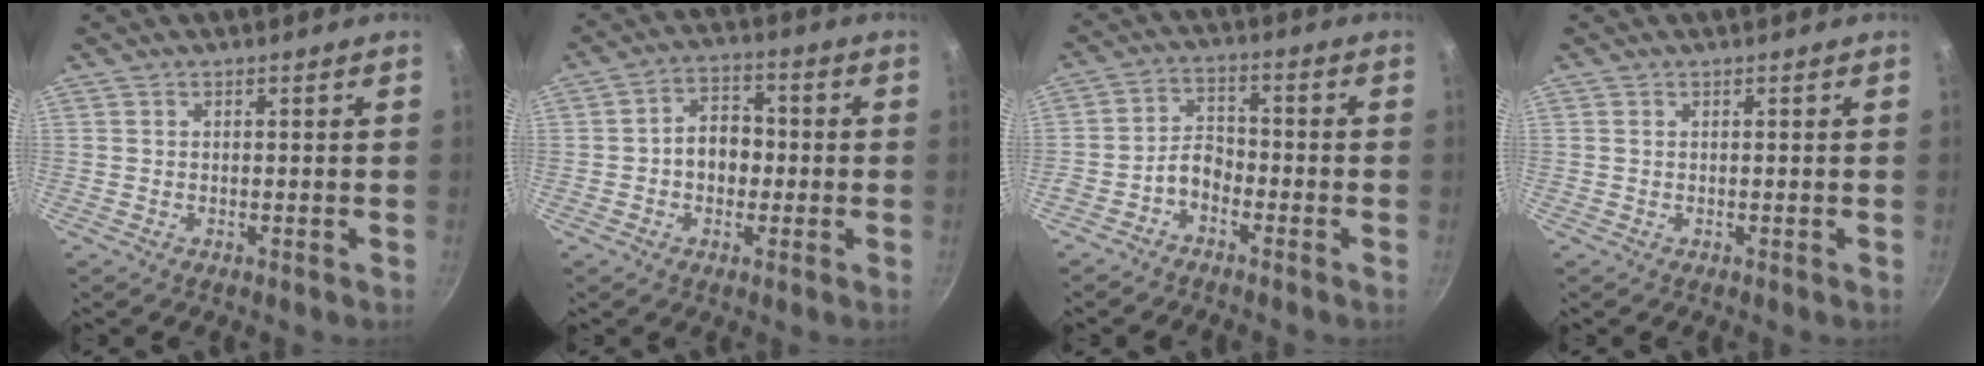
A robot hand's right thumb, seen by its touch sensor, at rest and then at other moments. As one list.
[{"total": 7.4, "force": [-0.8, 5.6, 4.7], "torque": [-0.035, 0.023, -0.019]}, {"total": 4.8, "force": [-2.9, 2.9, 2.4], "torque": [-0.030, 0.042, -0.062]}, {"total": 0.0}]